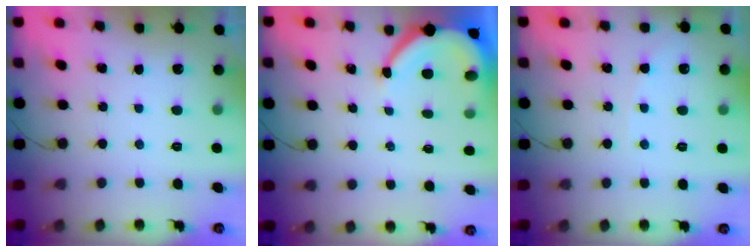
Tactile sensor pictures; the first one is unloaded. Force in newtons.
{"total": 7.4, "press": 7.4, "slide": 0.8}
{"total": 3.8, "press": 3.7, "slide": 0.5}